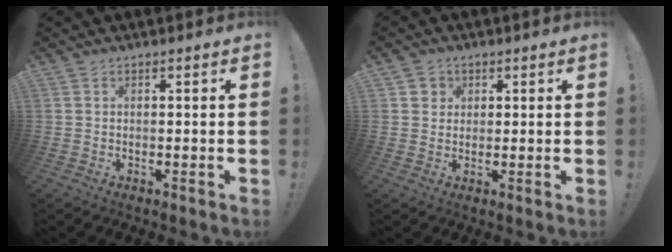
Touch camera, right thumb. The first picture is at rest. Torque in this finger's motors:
{"motor_torque": [0.20, 0.32, 0.08, -0.11, 0.00]}